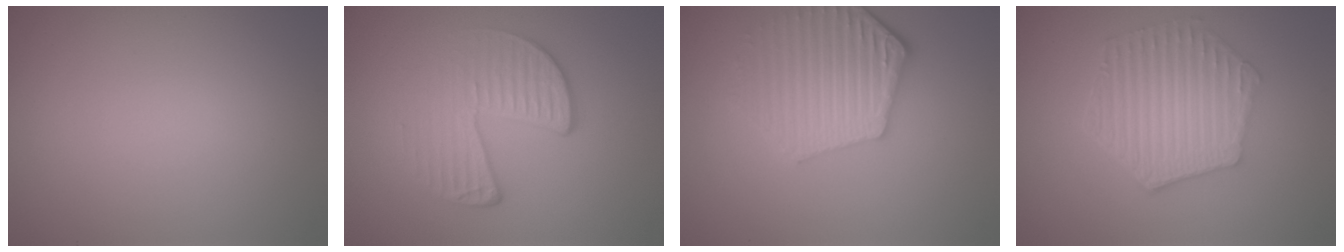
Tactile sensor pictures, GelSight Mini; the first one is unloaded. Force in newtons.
{"total": 4.4, "press": 2.8, "slide": 3.4}
{"total": 4.8, "press": 4.2, "slide": 2.4}
{"total": 6.4, "press": 4.8, "slide": 4.2}